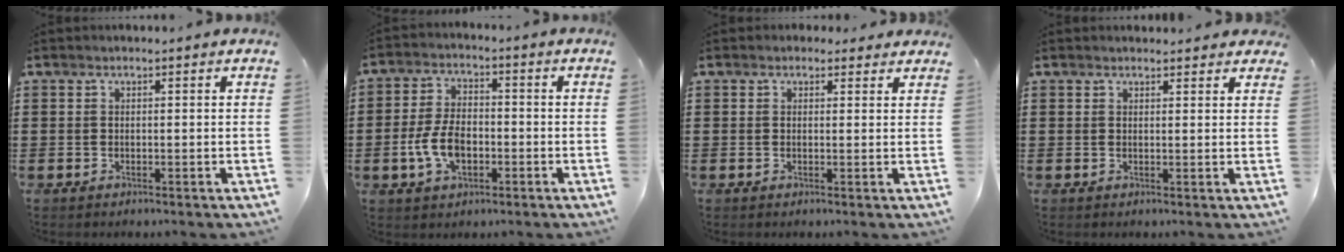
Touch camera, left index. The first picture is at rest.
{"total": 7.2, "force": [-2.0, 4.1, 5.5], "torque": [-0.130, 0.002, -0.043]}
{"total": 1.4, "force": [1.1, 0.9, 0.2], "torque": [-0.001, 0.005, 0.018]}
{"total": 1.5, "force": [1.4, 0.5, 0.3], "torque": [-0.009, 0.004, 0.028]}